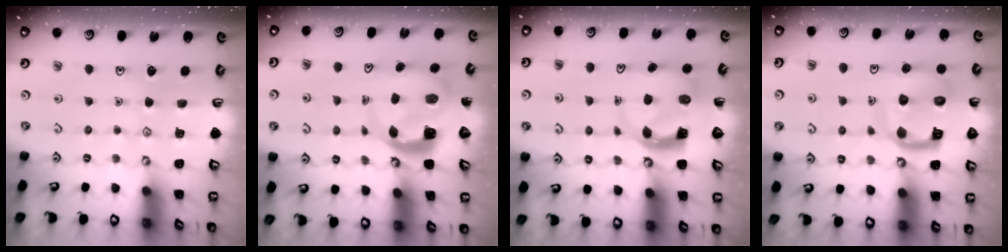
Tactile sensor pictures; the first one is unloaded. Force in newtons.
{"total": 4.5, "press": 4.5, "slide": 0.6}
{"total": 5.0, "press": 4.9, "slide": 0.9}
{"total": 11.0, "press": 10.9, "slide": 1.3}